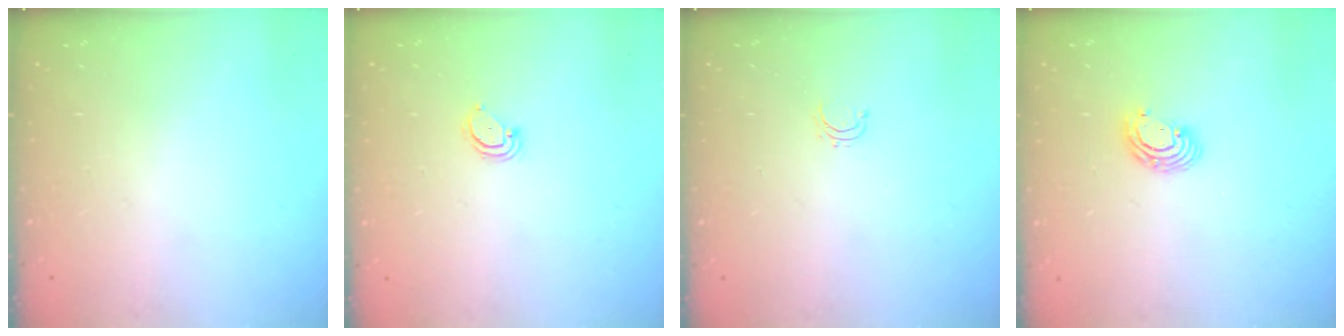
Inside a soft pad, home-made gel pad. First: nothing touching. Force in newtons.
{"total": 3.0, "press": 3.0, "slide": 0.2}
{"total": 3.7, "press": 3.7, "slide": 0.3}
{"total": 6.2, "press": 6.2, "slide": 0.5}